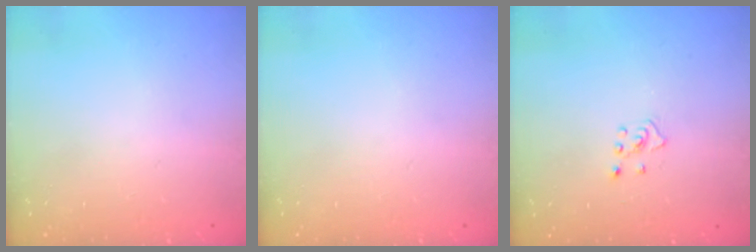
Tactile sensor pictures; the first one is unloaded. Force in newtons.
{"total": 0.0}
{"total": 2.4, "press": 2.4, "slide": 0.5}